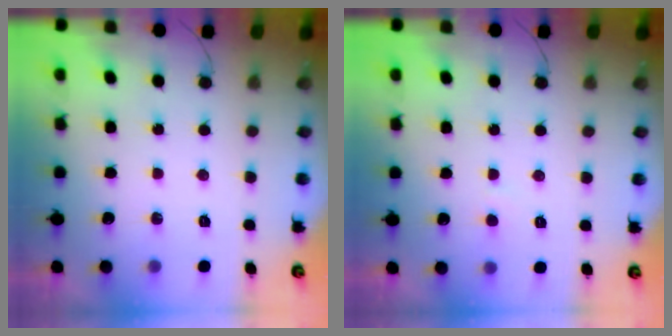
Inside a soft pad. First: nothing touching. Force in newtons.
{"total": 1.8, "press": 1.7, "slide": 0.1}